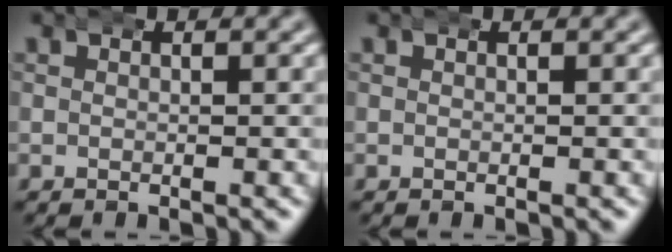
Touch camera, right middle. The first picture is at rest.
{"total": 0.0}